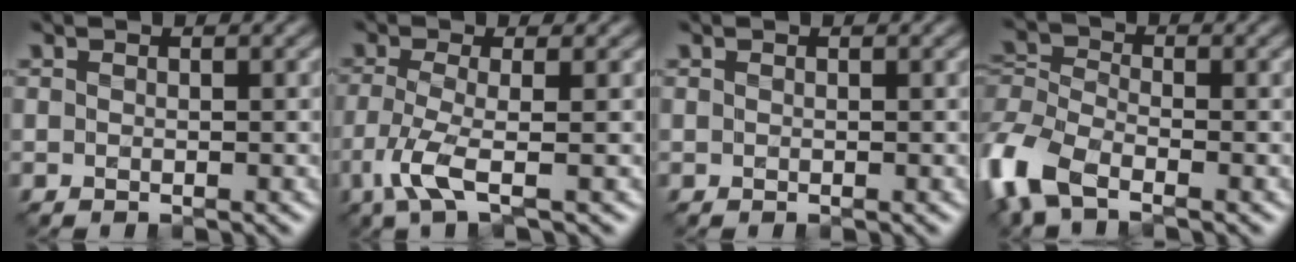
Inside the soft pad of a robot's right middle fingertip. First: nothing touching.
{"total": 3.7, "force": [-1.7, 0.6, 3.2], "torque": [-0.076, -0.009, -0.041]}
{"total": 0.0}
{"total": 7.0, "force": [-4.1, 3.4, 4.6], "torque": [-0.111, -0.005, -0.099]}